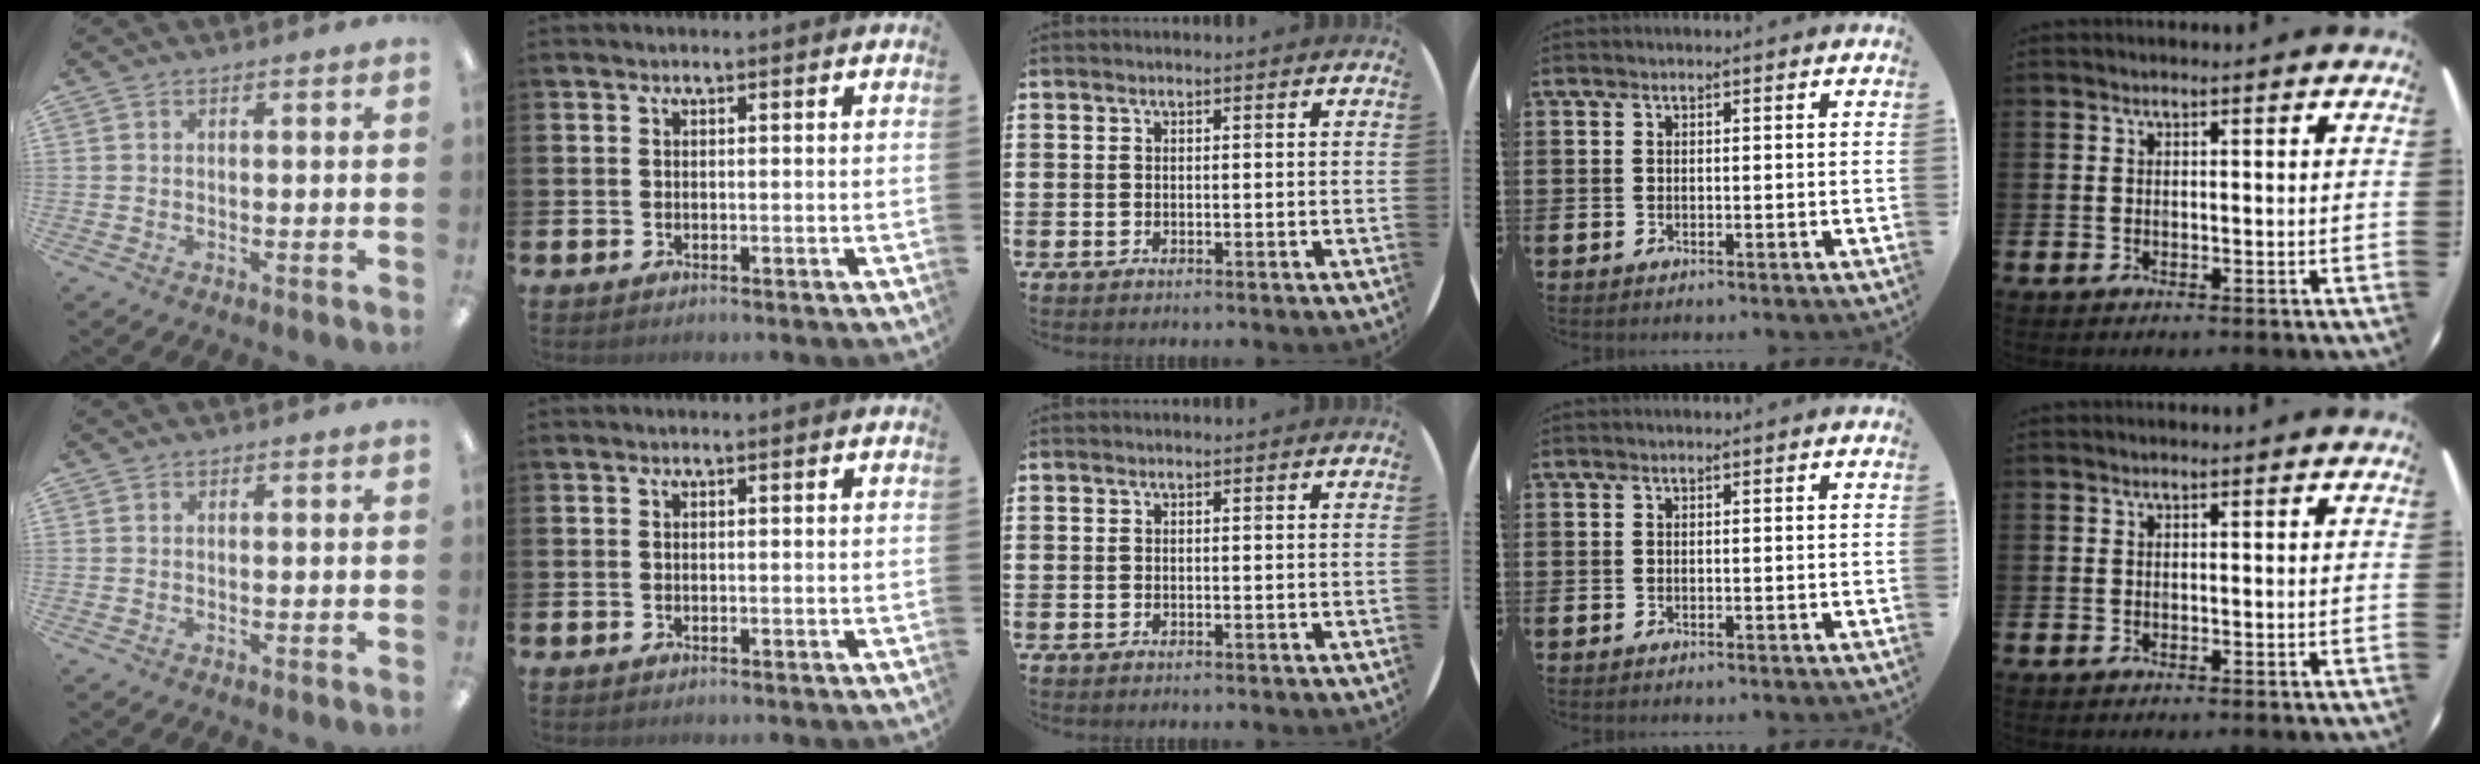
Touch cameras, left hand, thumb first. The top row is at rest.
{}